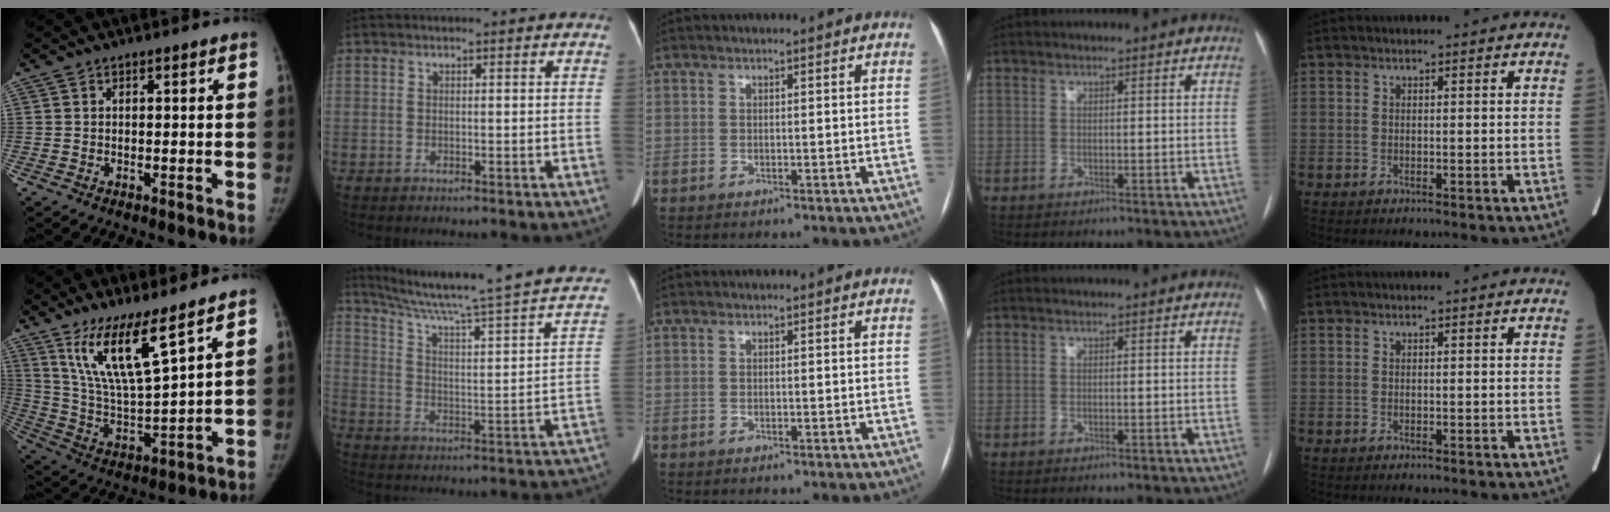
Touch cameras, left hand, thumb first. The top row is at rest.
{"thumb": {"total": 14.2, "force": [9.3, 2.5, 10.4], "torque": [-0.185, -0.064, 0.193]}, "index": {"total": 23.9, "force": [19.6, 1.0, 13.6], "torque": [-0.209, -0.031, 0.259]}}